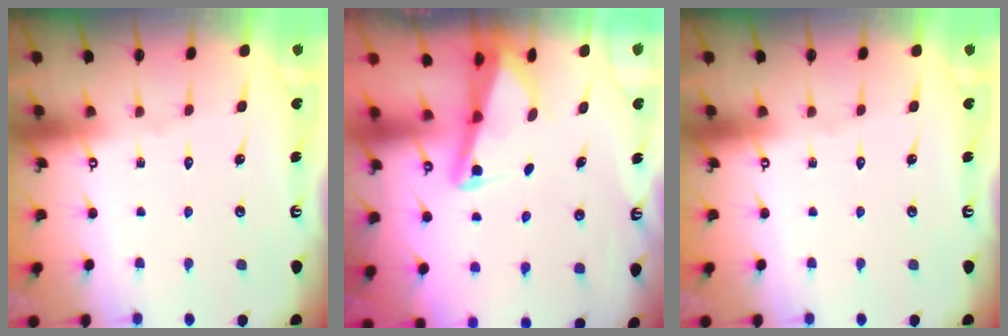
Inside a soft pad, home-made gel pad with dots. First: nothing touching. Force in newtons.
{"total": 2.5, "press": 2.5, "slide": 0.4}
{"total": 0.0}